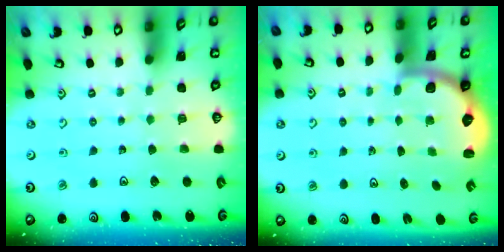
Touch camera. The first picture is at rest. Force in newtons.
{"total": 2.1, "press": 1.9, "slide": 0.8}